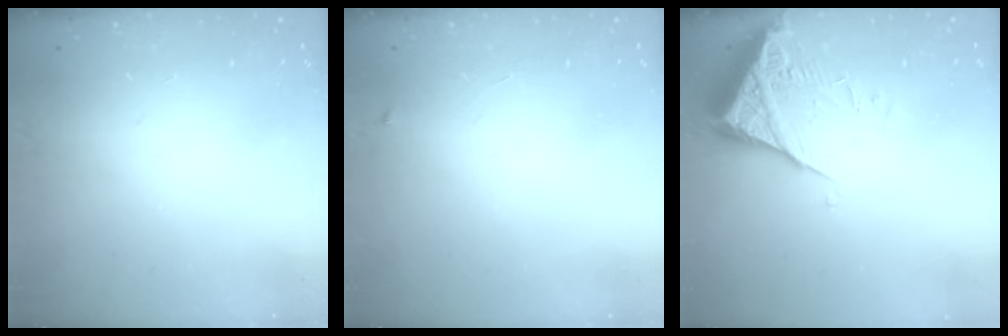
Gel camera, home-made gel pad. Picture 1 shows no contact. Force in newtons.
{"total": 2.5, "press": 2.4, "slide": 0.4}
{"total": 5.7, "press": 5.7, "slide": 0.5}